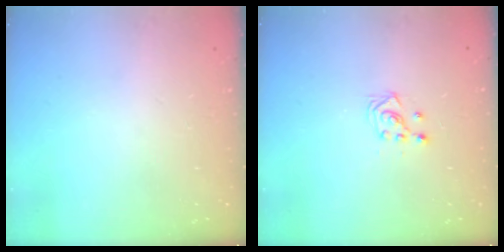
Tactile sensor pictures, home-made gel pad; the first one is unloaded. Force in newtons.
{"total": 3.0, "press": 2.8, "slide": 1.0}